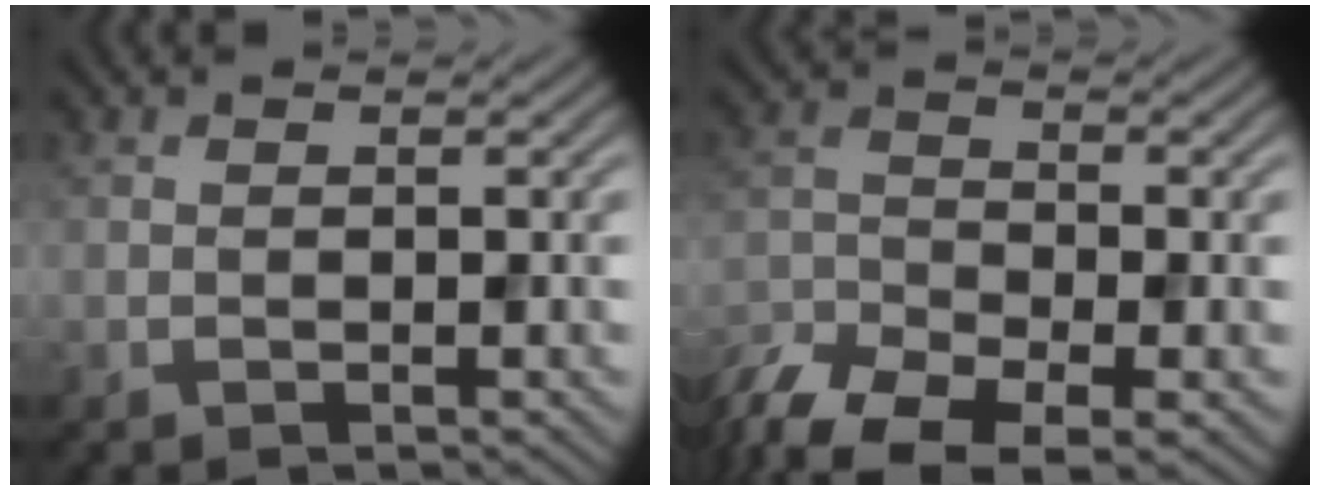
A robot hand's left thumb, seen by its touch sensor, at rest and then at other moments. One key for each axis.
{"total": 9.2, "fx": -6.9, "fy": 3.7, "fz": 4.9, "tx": -0.110, "ty": -0.020, "tz": -0.134}